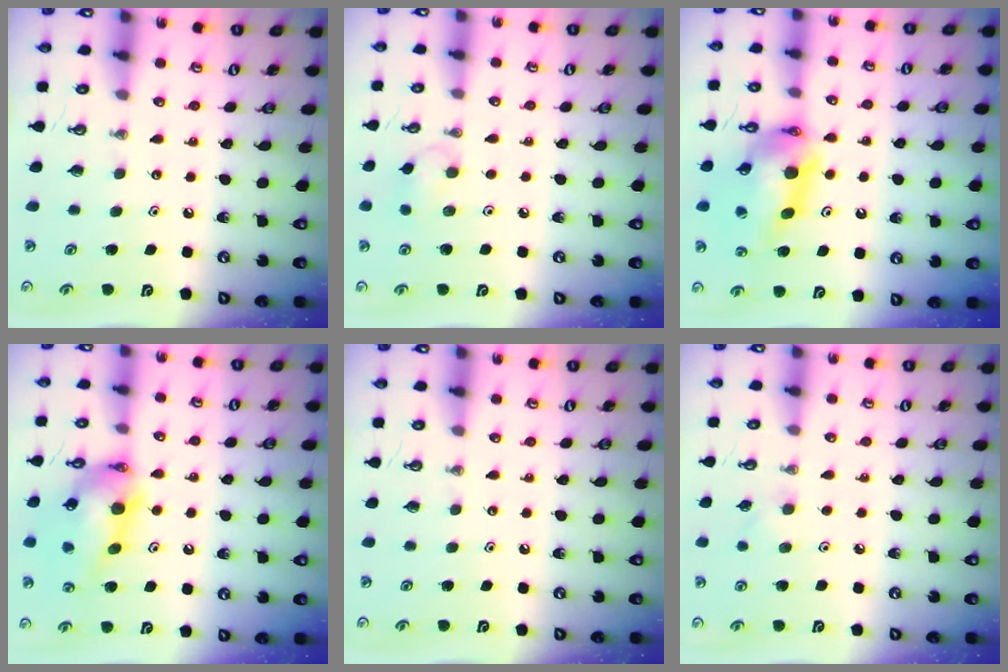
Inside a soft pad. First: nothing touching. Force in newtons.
{"total": 5.7, "press": 5.7, "slide": 0.6}
{"total": 14.4, "press": 14.3, "slide": 1.2}
{"total": 15.1, "press": 15.1, "slide": 1.1}
{"total": 0.0}
{"total": 3.6, "press": 3.5, "slide": 0.9}